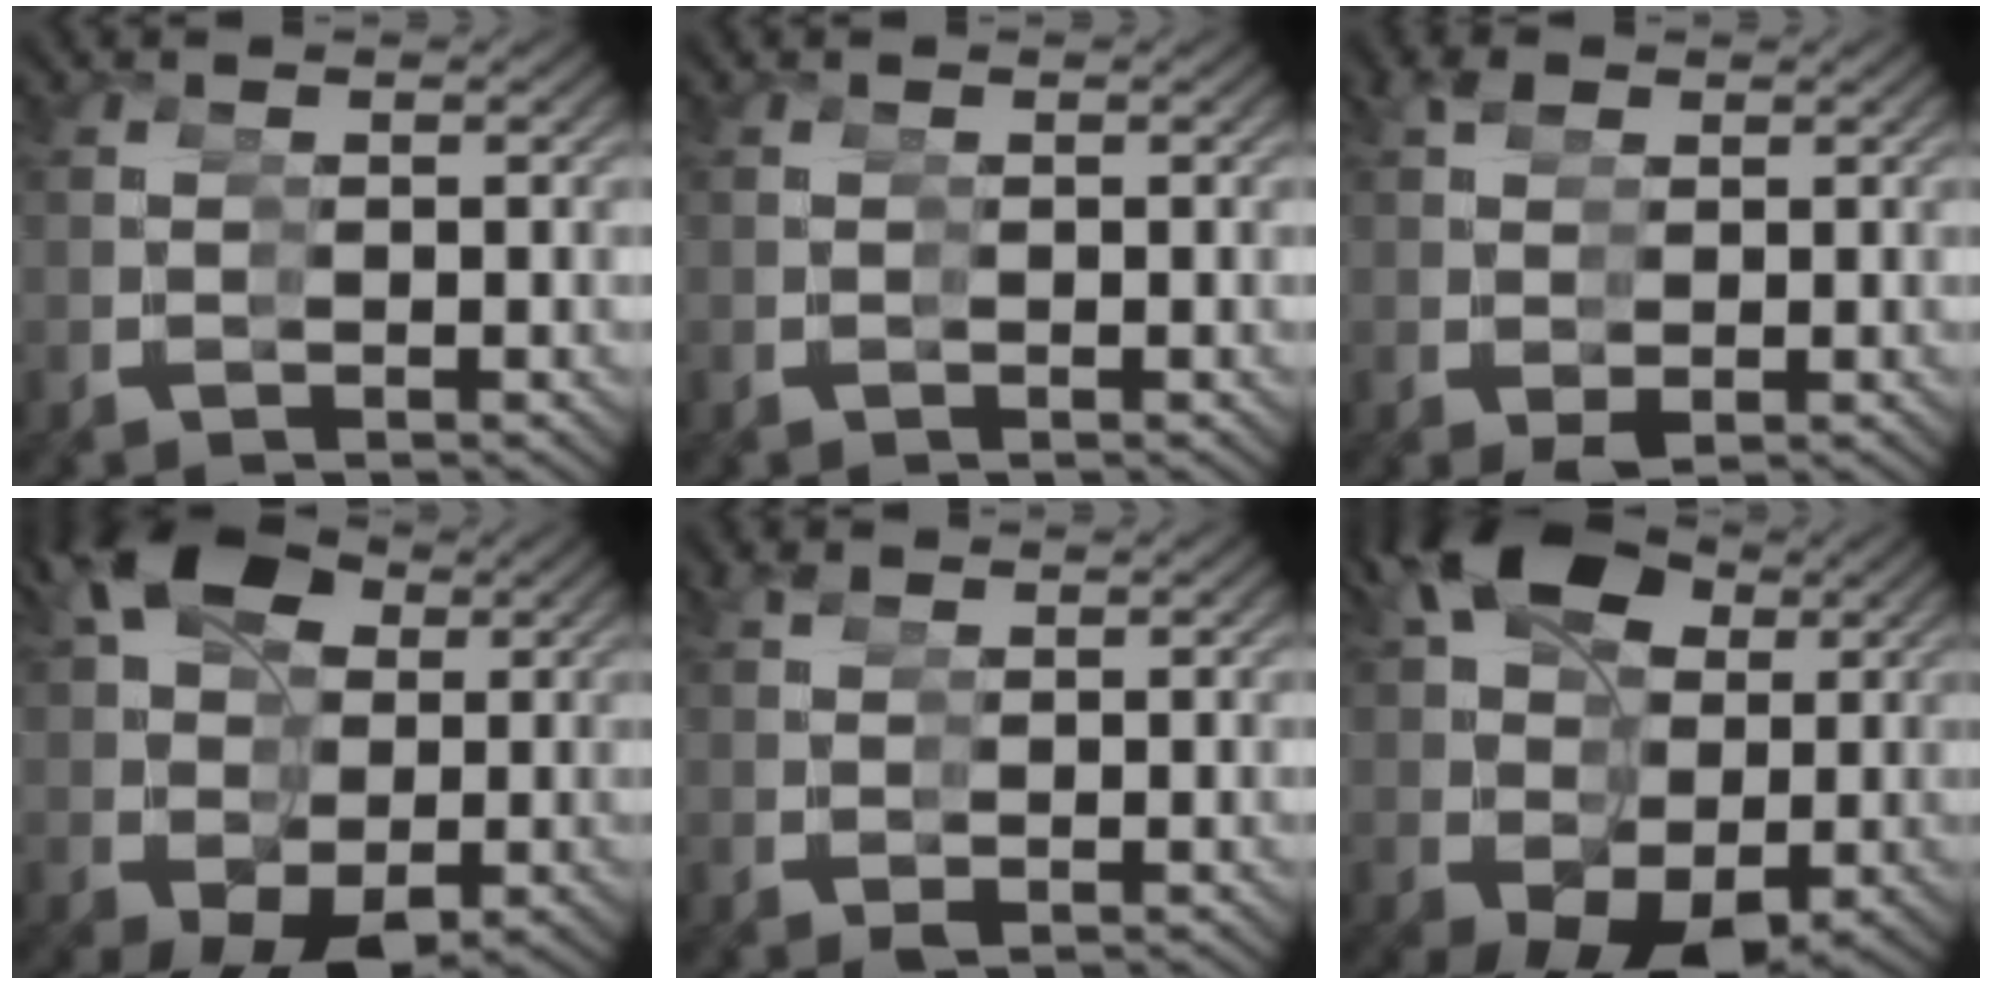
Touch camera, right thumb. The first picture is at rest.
{"total": 0.0}
{"total": 1.9, "force": [0.5, 1.6, 0.8], "torque": [-0.005, -0.010, 0.013]}
{"total": 12.9, "force": [0.7, 9.6, 8.5], "torque": [-0.146, -0.036, 0.022]}
{"total": 0.7, "force": [0.2, 0.6, 0.2], "torque": [0.001, -0.005, 0.007]}
{"total": 14.3, "force": [0.5, 10.5, 9.7], "torque": [-0.161, -0.041, 0.020]}